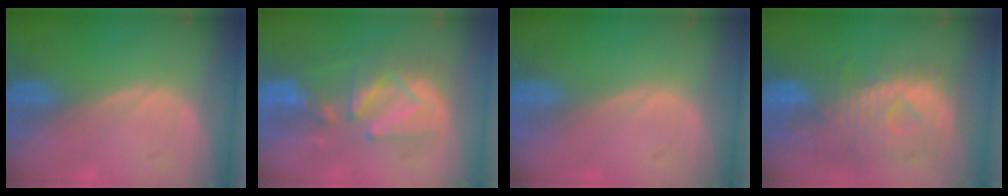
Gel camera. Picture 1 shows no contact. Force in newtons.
{"total": 8.6, "press": 8.5, "slide": 1.5}
{"total": 0.0}
{"total": 10.8, "press": 9.6, "slide": 4.9}